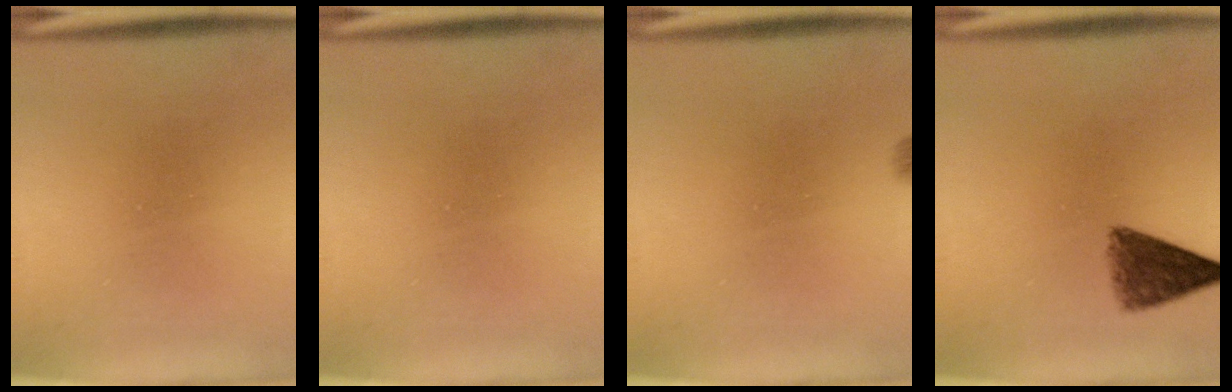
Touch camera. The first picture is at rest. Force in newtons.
{"total": 0.0}
{"total": 1.3}
{"total": 5.8}